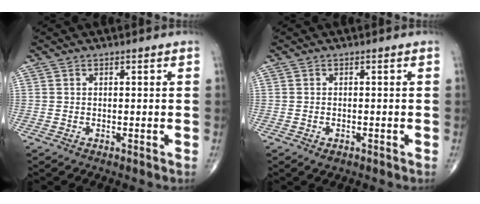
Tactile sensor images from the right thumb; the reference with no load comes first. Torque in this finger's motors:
{"motor_torque": [0.55, 0.34, -0.06, -0.14, -0.08]}